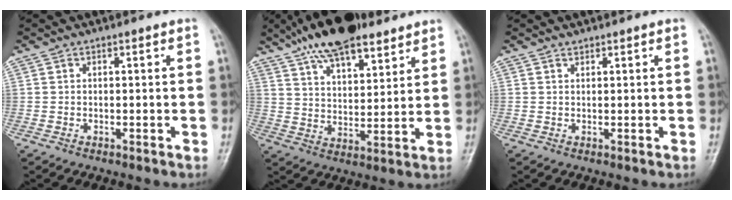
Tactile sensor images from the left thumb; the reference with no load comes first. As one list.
[{"total": 17.0, "force": [12.2, 6.7, 9.8], "torque": [-0.139, -0.036, 0.209]}, {"total": 0.7, "force": [0.6, 0.2, 0.0], "torque": [0.001, -0.006, 0.011]}]